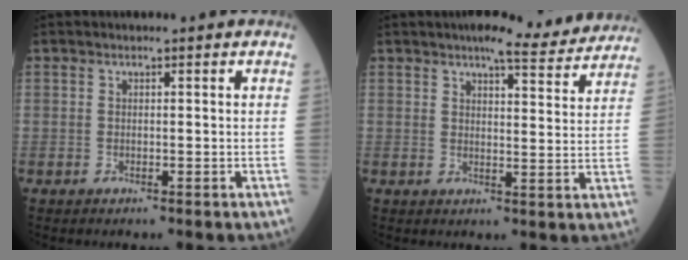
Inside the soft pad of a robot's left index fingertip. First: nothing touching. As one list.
[{"total": 10.0, "force": [9.1, 1.2, 3.8], "torque": [-0.046, -0.001, 0.098]}]